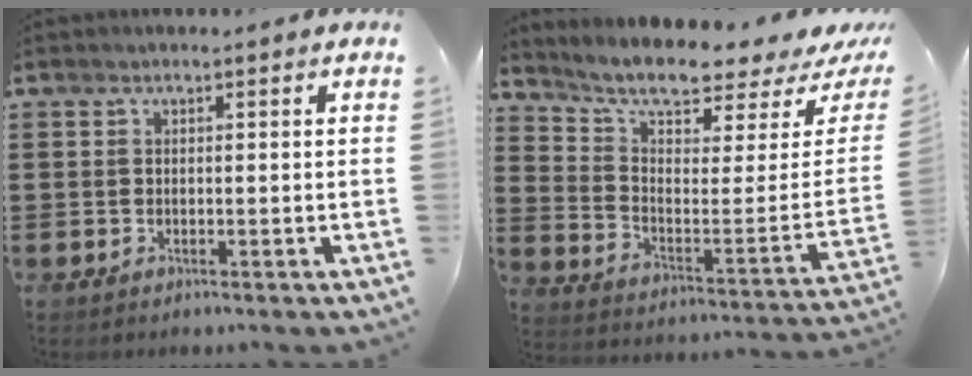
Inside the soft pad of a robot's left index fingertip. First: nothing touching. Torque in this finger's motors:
{"motor_torque": [1.88, -0.25, 0.40, 0.19]}